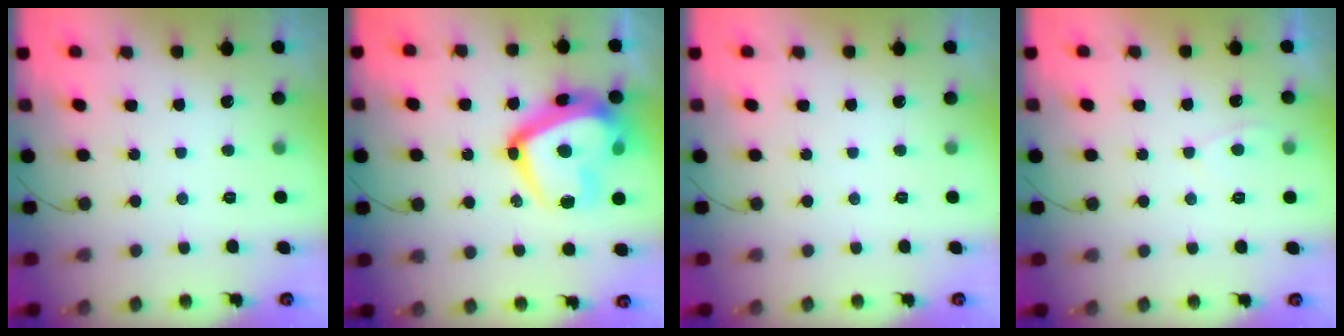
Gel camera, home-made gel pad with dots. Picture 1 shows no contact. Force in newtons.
{"total": 23.5, "press": 23.4, "slide": 1.7}
{"total": 0.0}
{"total": 2.7, "press": 2.7, "slide": 0.2}